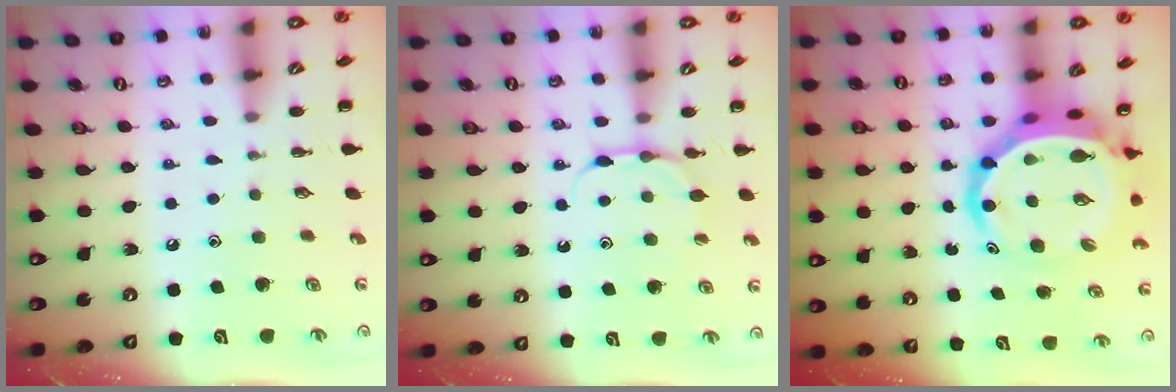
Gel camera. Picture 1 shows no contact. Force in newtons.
{"total": 5.5, "press": 5.3, "slide": 1.4}
{"total": 10.2, "press": 9.7, "slide": 2.9}